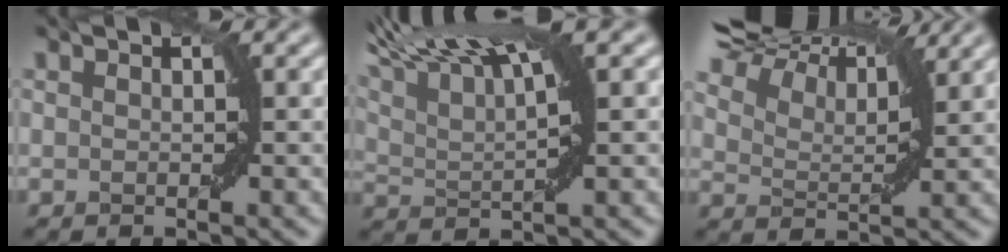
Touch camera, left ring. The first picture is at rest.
{"total": 11.0, "force": [7.6, 2.5, 7.5], "torque": [-0.126, 0.032, 0.109]}
{"total": 10.9, "force": [9.4, 2.6, 4.8], "torque": [-0.104, 0.027, 0.130]}